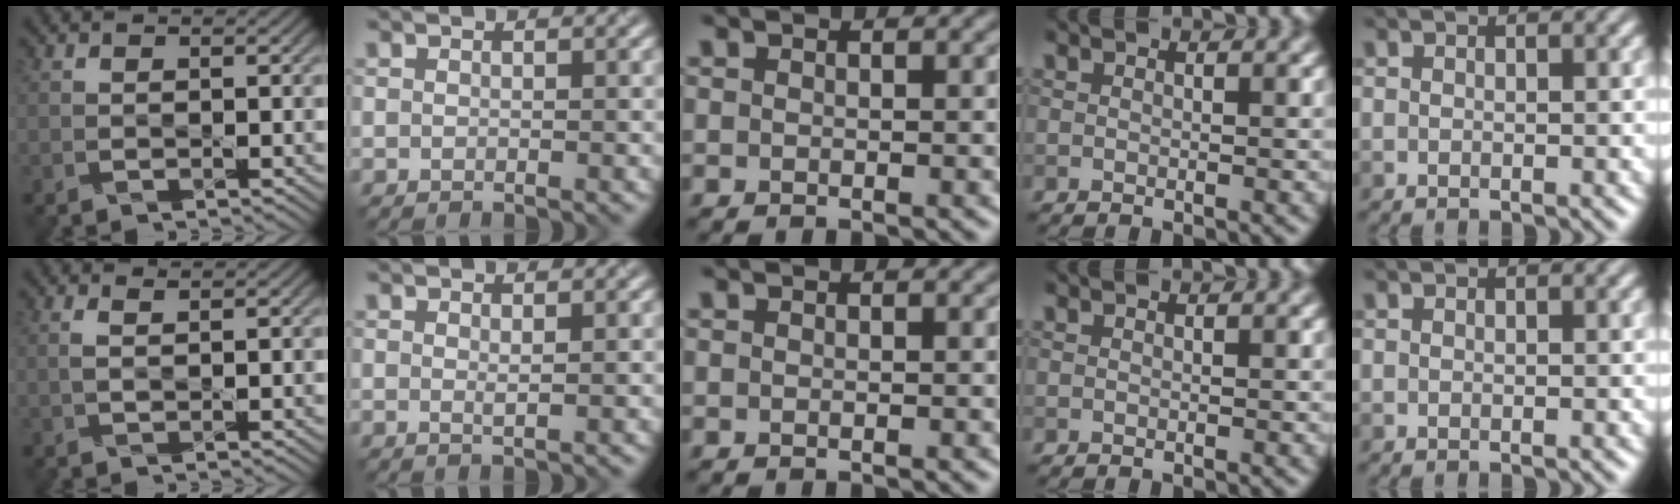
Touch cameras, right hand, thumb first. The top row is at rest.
{"thumb": {"total": 1.0, "force": [0.7, 0.0, 0.7], "torque": [-0.021, 0.006, 0.012]}, "index": {"total": 0.6, "force": [0.3, 0.0, 0.5], "torque": [-0.009, -0.002, 0.006]}}